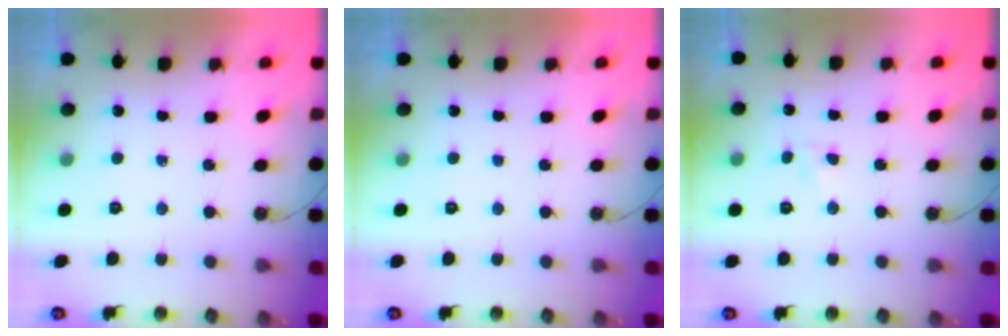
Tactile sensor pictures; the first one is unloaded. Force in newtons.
{"total": 0.0}
{"total": 2.5, "press": 2.5, "slide": 0.4}